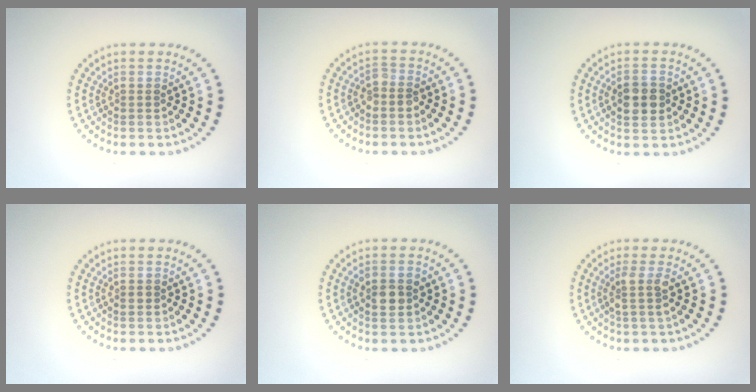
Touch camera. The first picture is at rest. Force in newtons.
{"total": 1.5, "press": 1.3, "slide": 0.7}
{"total": 3.3, "press": 3.3, "slide": 0.2}
{"total": 0.7, "press": 0.7, "slide": 0.0}
{"total": 2.6, "press": 2.5, "slide": 0.3}
{"total": 1.9, "press": 1.5, "slide": 1.1}